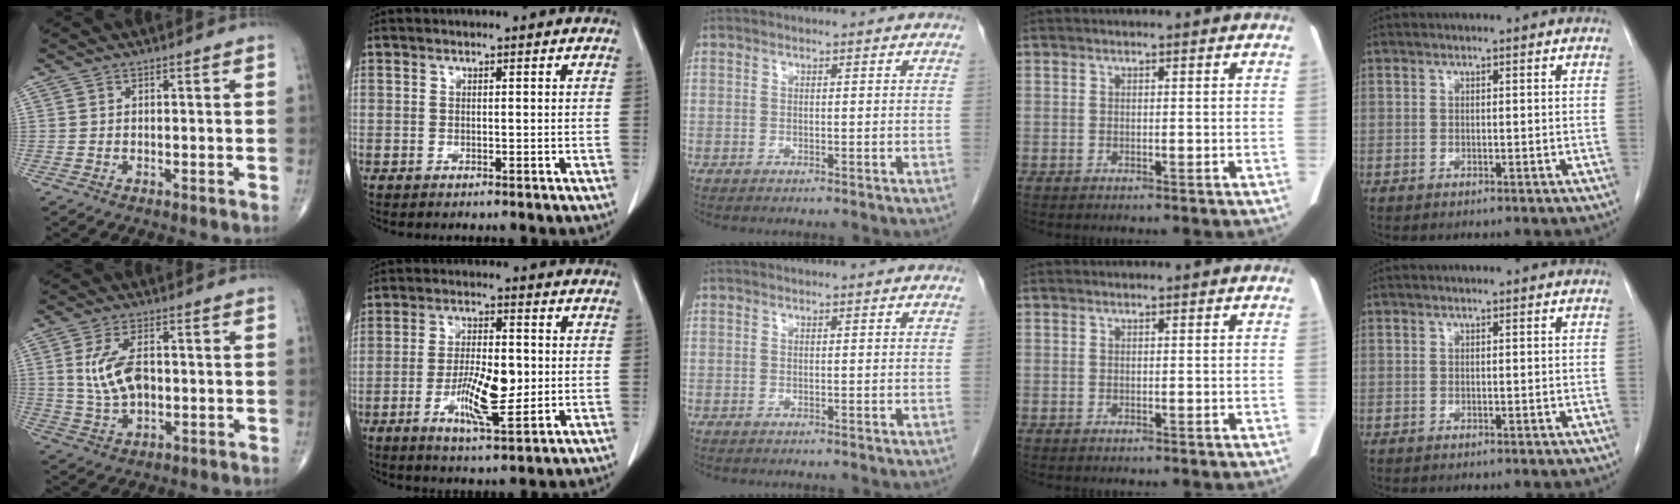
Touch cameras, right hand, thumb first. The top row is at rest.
{"thumb": {"total": 8.9, "force": [0.8, 4.8, 7.4], "torque": [-0.141, -0.002, 0.021]}, "index": {"total": 9.0, "force": [-1.6, 2.3, 8.5], "torque": [-0.157, -0.006, -0.026]}}